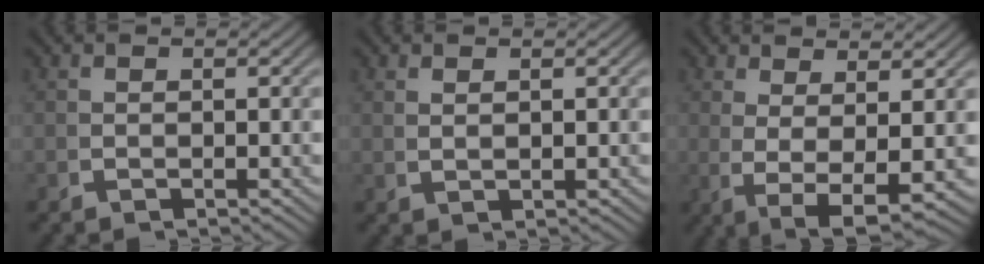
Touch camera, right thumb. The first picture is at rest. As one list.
[{"total": 1.1, "force": [0.9, -0.3, 0.5], "torque": [-0.009, 0.005, 0.023]}, {"total": 6.4, "force": [-0.7, 2.4, 5.9], "torque": [-0.121, -0.025, 0.009]}]